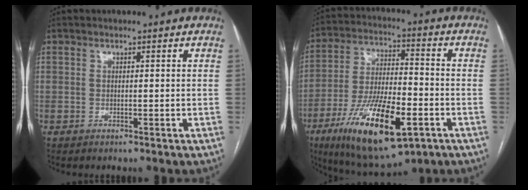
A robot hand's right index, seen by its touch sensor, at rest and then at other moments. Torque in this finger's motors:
{"motor_torque": [1.05, -0.86, 0.93, 0.21]}